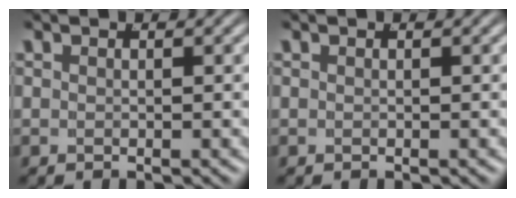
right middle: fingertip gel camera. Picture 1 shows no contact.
{"total": 0.0}